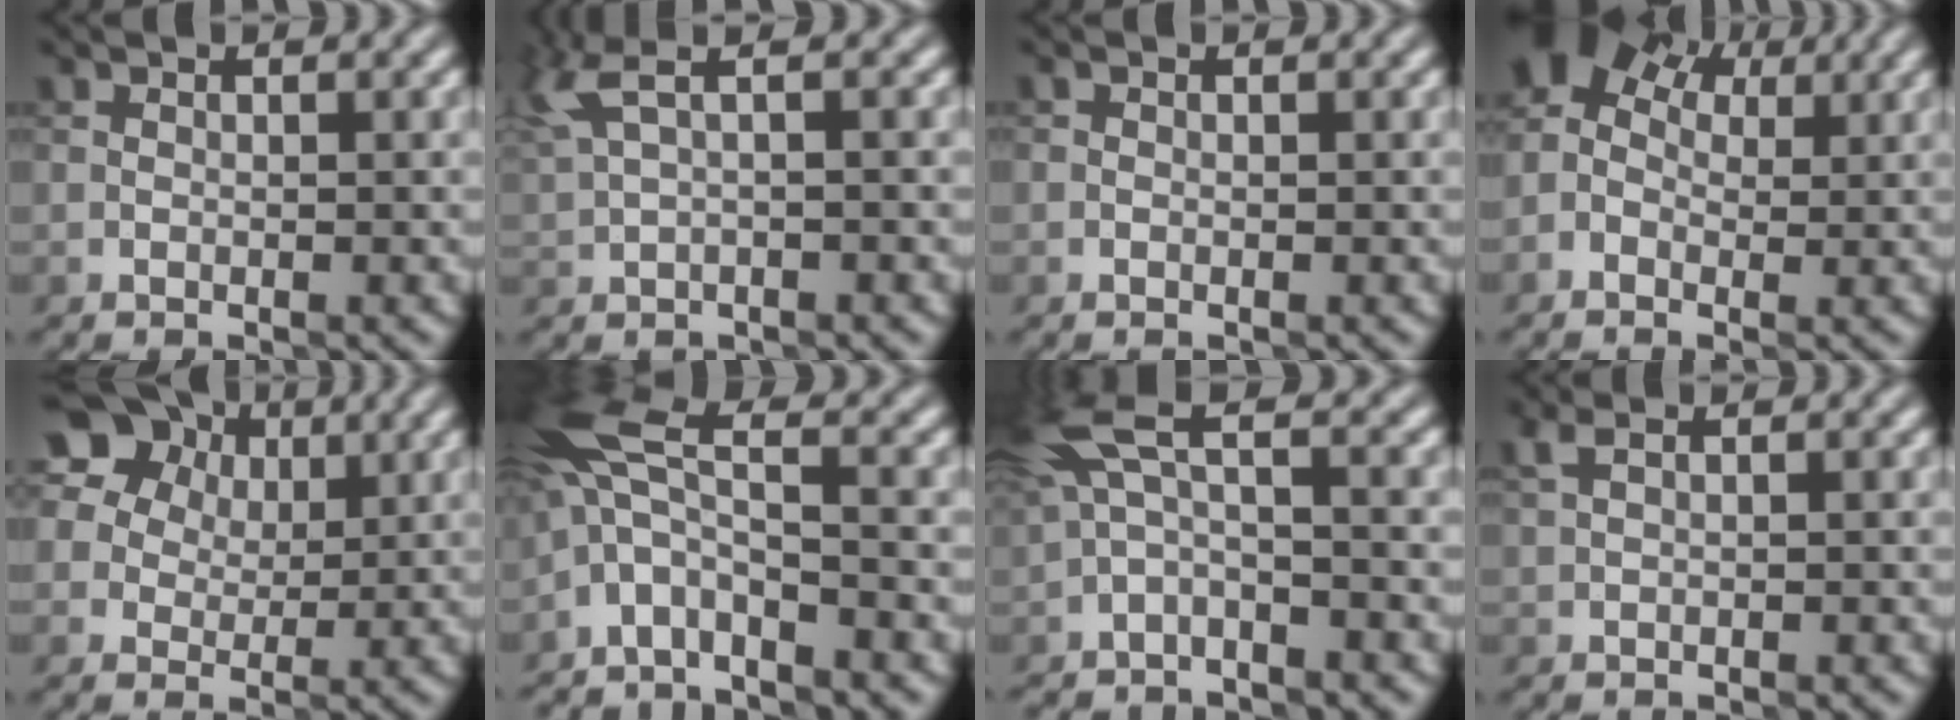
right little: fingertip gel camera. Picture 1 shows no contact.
{"total": 3.1, "force": [1.5, 0.7, 2.6], "torque": [-0.062, 0.011, 0.034]}
{"total": 0.0}
{"total": 7.0, "force": [1.9, 4.8, 4.8], "torque": [-0.090, 0.034, 0.023]}
{"total": 13.8, "force": [7.1, 10.1, 6.3], "torque": [-0.135, 0.044, 0.116]}
{"total": 5.7, "force": [-2.4, 2.0, 4.8], "torque": [-0.104, 0.017, -0.061]}
{"total": 3.8, "force": [0.1, 1.2, 3.6], "torque": [-0.086, 0.016, -0.008]}
{"total": 1.0, "force": [0.5, 0.2, 0.8], "torque": [-0.018, 0.007, 0.010]}